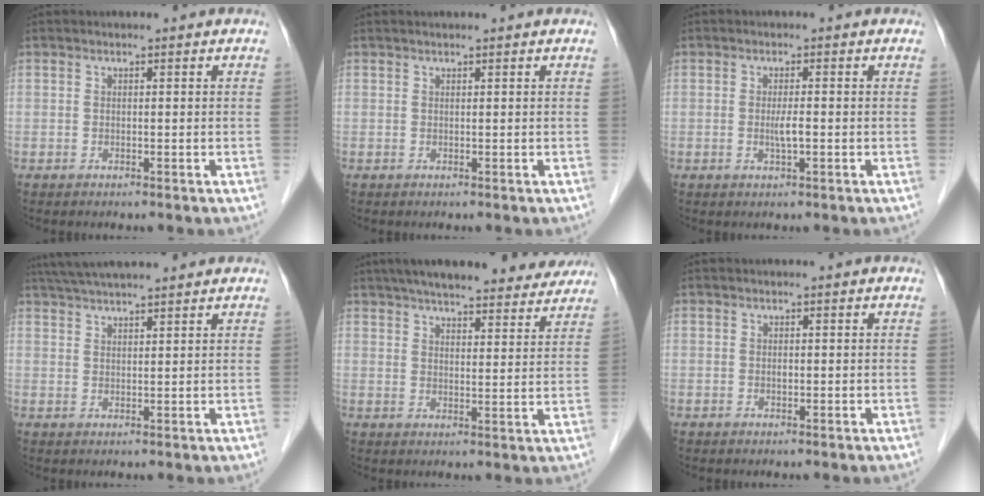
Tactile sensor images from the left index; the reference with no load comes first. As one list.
[{"total": 1.5, "force": [1.3, 0.0, 0.8], "torque": [-0.010, 0.018, 0.024]}, {"total": 1.7, "force": [-0.2, 0.0, 1.7], "torque": [-0.036, -0.003, -0.002]}, {"total": 10.4, "force": [9.2, 0.8, 4.7], "torque": [-0.082, 0.039, 0.143]}, {"total": 21.6, "force": [18.8, 4.6, 9.6], "torque": [-0.149, 0.029, 0.249]}, {"total": 0.6, "force": [0.3, 0.3, 0.4], "torque": [-0.008, 0.004, 0.005]}]